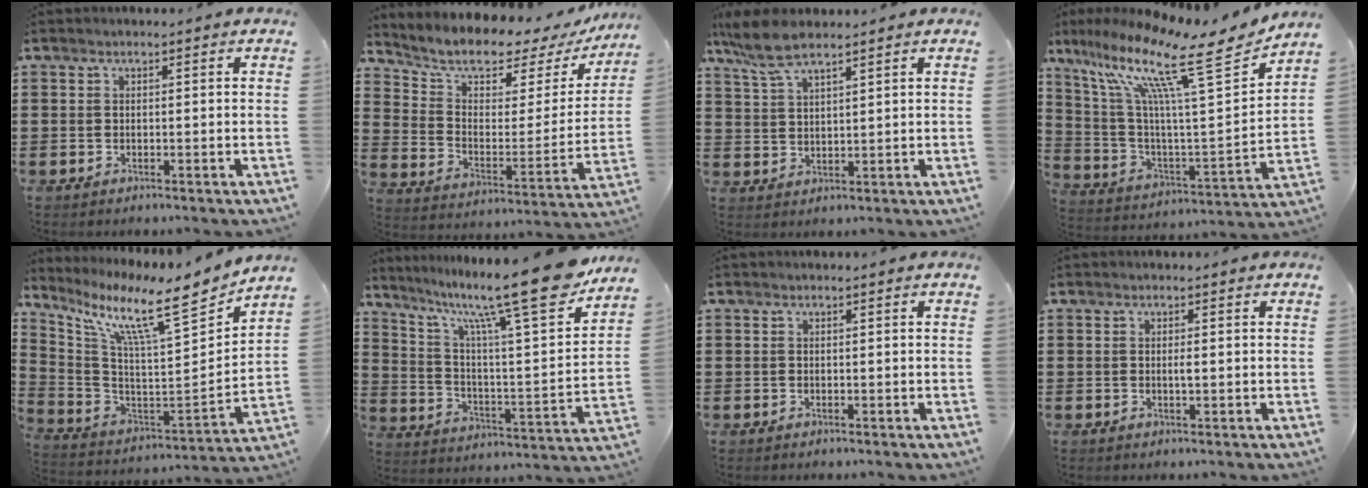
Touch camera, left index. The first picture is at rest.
{"total": 6.5, "force": [5.6, 2.3, 2.4], "torque": [-0.064, -0.047, 0.089]}
{"total": 6.0, "force": [4.7, 1.2, 3.5], "torque": [-0.080, -0.003, 0.087]}
{"total": 16.2, "force": [11.0, 2.4, 11.6], "torque": [-0.246, -0.057, 0.171]}
{"total": 11.8, "force": [8.7, 1.1, 7.9], "torque": [-0.171, -0.071, 0.134]}
{"total": 17.4, "force": [13.3, 1.3, 11.1], "torque": [-0.209, -0.084, 0.212]}
{"total": 0.0}
{"total": 1.1, "force": [0.1, 0.1, 1.1], "torque": [-0.020, -0.004, 0.002]}